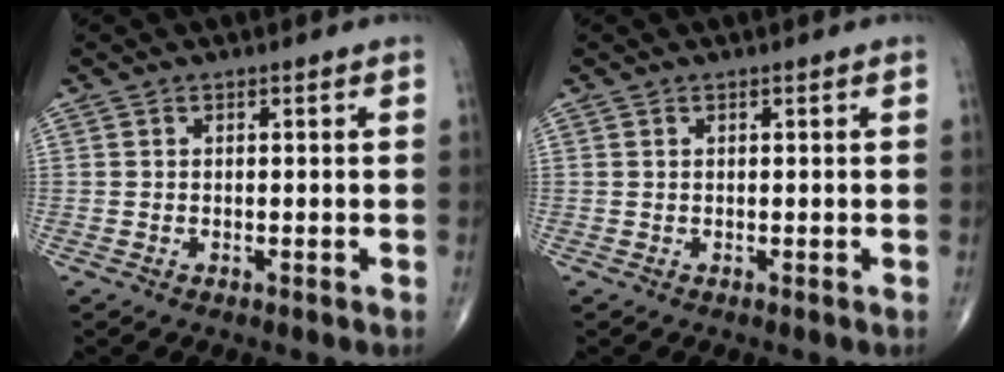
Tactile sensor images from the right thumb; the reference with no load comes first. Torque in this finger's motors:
{"motor_torque": [0.14, 0.04, -0.03, -0.09, 0.02]}